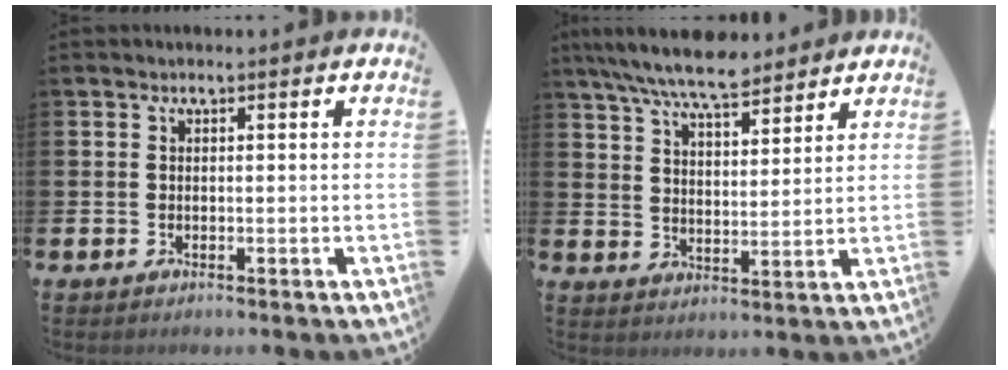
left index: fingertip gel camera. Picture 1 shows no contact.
{"total": 8.3, "force": [7.6, 1.6, 3.0], "torque": [-0.078, -0.029, 0.138]}